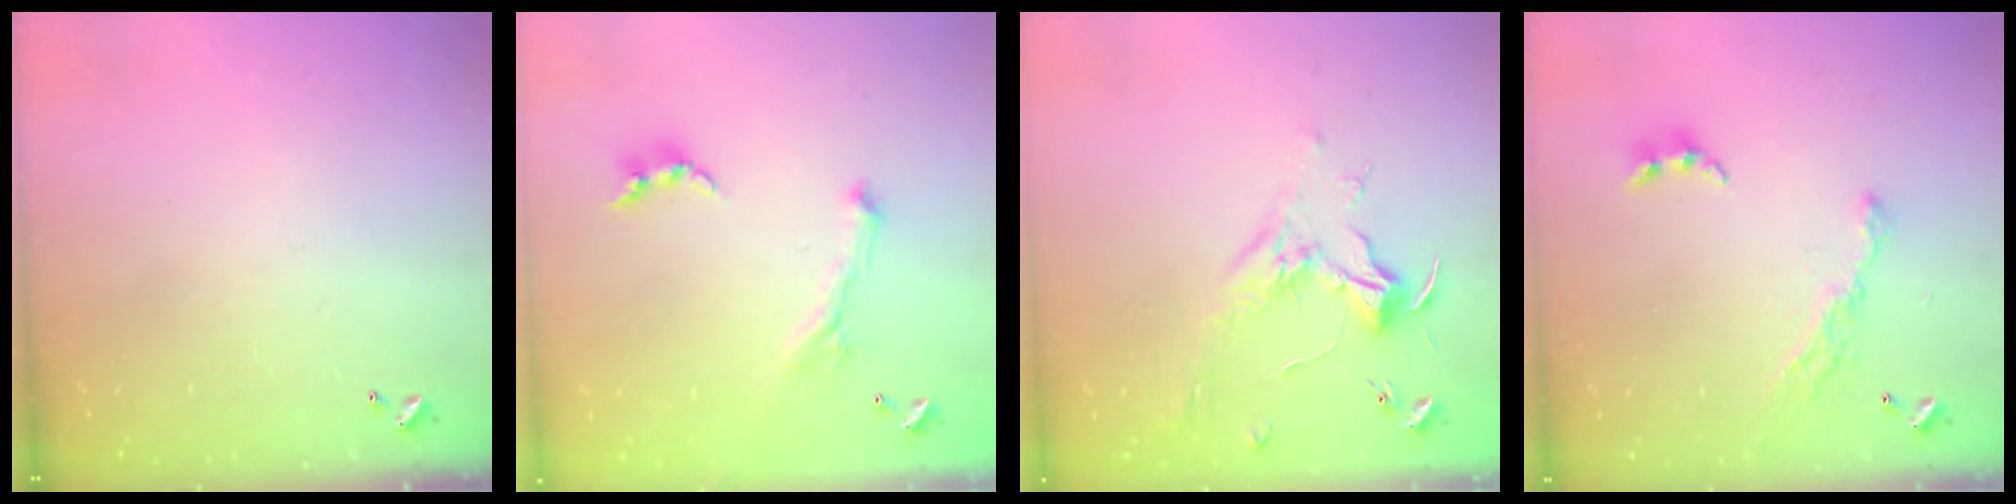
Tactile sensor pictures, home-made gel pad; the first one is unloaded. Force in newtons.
{"total": 0.0}
{"total": 1.8, "press": 1.6, "slide": 0.6}
{"total": 10.4, "press": 10.3, "slide": 1.2}